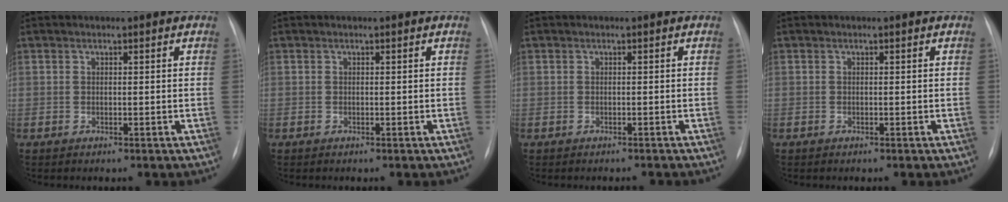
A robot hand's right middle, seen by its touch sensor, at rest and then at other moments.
{"total": 0.0}
{"total": 1.3, "force": [-1.3, 0.0, 0.1], "torque": [0.001, -0.004, -0.014]}
{"total": 0.0}